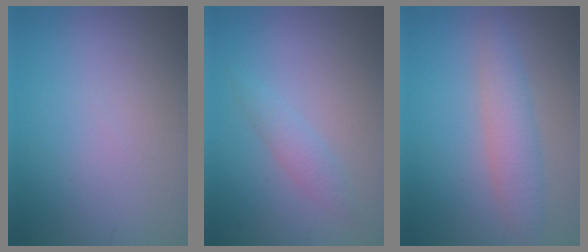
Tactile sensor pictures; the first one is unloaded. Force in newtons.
{"total": 1.5, "press": 1.5, "slide": 0.1}
{"total": 3.0, "press": 3.0, "slide": 0.1}